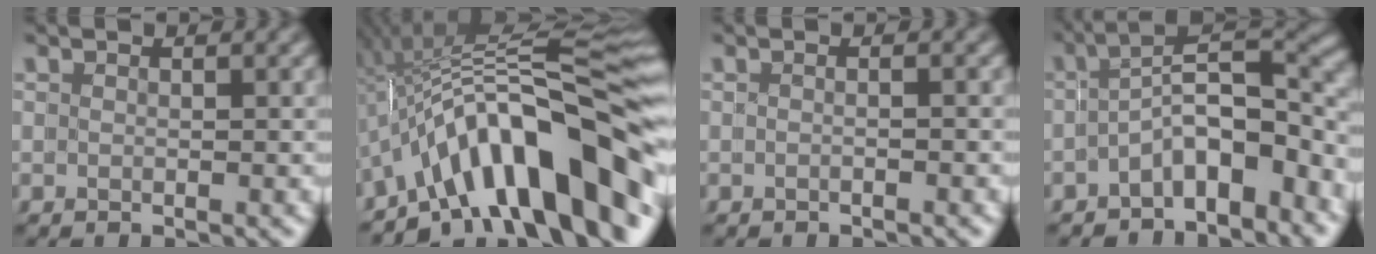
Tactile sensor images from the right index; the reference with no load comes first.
{"total": 15.4, "force": [-2.5, 6.3, 13.8], "torque": [-0.214, 0.004, -0.031]}
{"total": 1.1, "force": [-0.7, -0.9, -0.1], "torque": [0.005, 0.003, -0.012]}
{"total": 7.7, "force": [-3.1, 3.3, 6.2], "torque": [-0.070, -0.006, -0.044]}